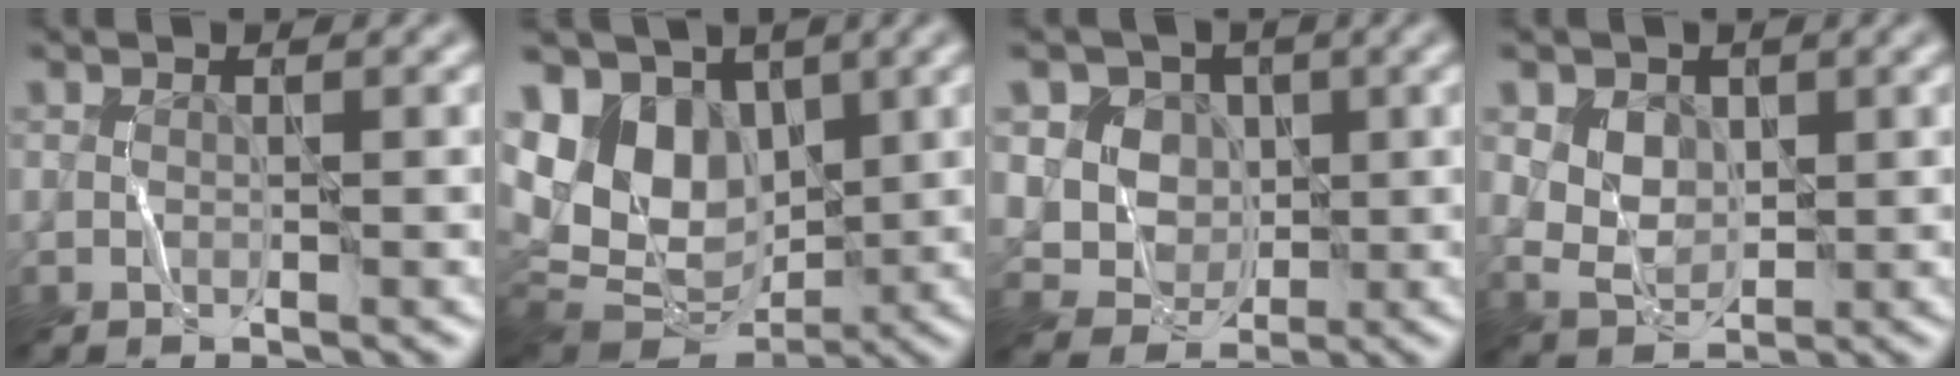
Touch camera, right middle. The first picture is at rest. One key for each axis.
{"total": 7.8, "fx": 2.9, "fy": 5.9, "fz": 4.2, "tx": -0.094, "ty": 0.001, "tz": 0.051}
{"total": 4.7, "fx": 1.9, "fy": 4.2, "fz": 1.1, "tx": -0.035, "ty": 0.013, "tz": 0.037}
{"total": 2.1, "fx": 1.0, "fy": 1.8, "fz": 0.6, "tx": -0.021, "ty": 0.001, "tz": 0.026}